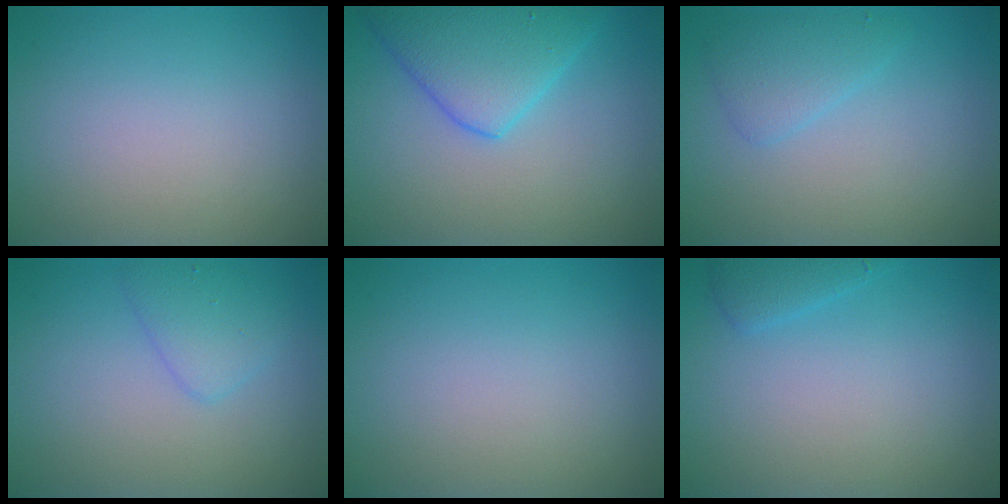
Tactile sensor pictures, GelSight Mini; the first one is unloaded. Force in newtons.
{"total": 5.8, "press": 5.8, "slide": 0.3}
{"total": 2.1, "press": 2.1, "slide": 0.1}
{"total": 2.3, "press": 2.2, "slide": 0.1}
{"total": 0.0}
{"total": 1.4, "press": 1.4, "slide": 0.1}